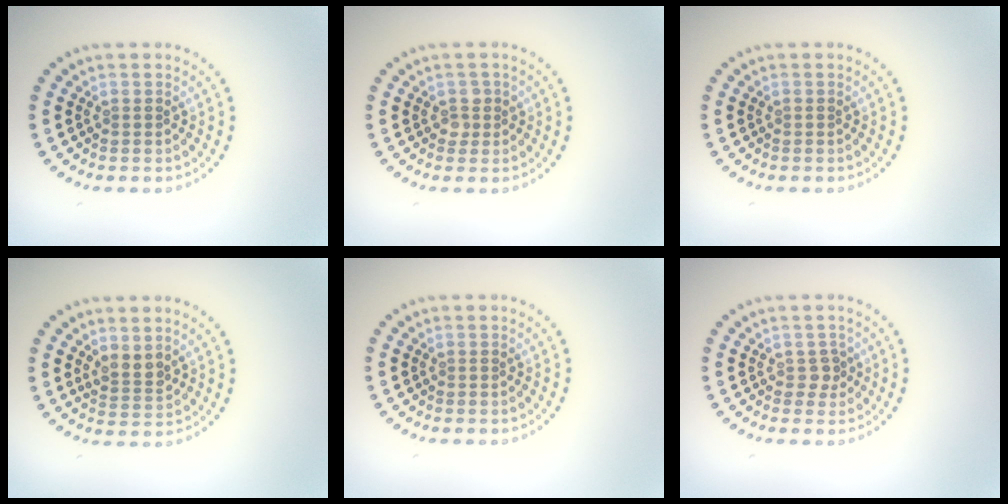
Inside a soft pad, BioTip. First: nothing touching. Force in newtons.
{"total": 1.2, "press": 1.1, "slide": 0.4}
{"total": 0.0}
{"total": 1.7, "press": 1.4, "slide": 1.0}
{"total": 0.0}
{"total": 1.3, "press": 1.0, "slide": 0.8}